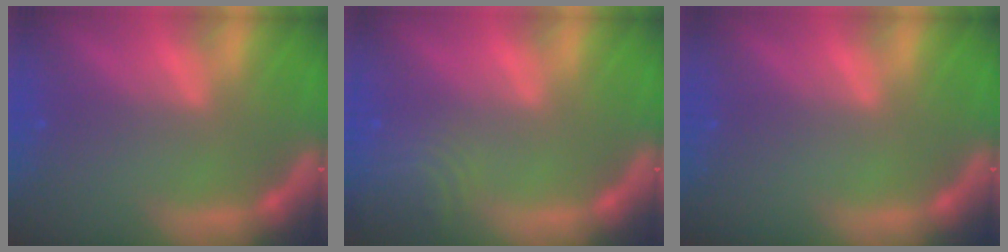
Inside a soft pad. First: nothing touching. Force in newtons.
{"total": 5.6}
{"total": 0.0}